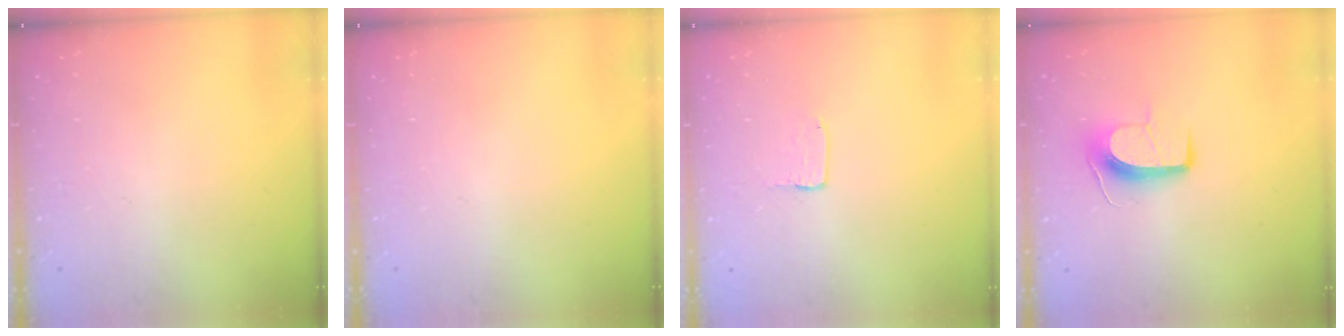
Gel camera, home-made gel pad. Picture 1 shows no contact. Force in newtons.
{"total": 0.0}
{"total": 1.7, "press": 1.6, "slide": 0.1}
{"total": 9.9, "press": 9.9, "slide": 0.2}